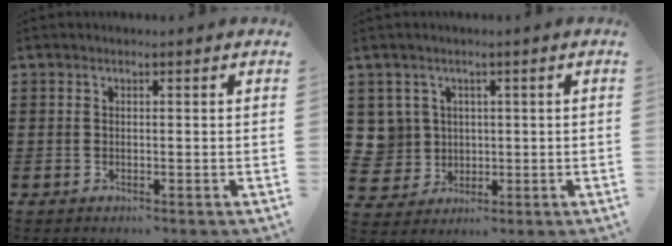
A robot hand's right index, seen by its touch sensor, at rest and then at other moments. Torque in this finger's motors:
{"motor_torque": [1.09, 1.04, 0.03, -0.02]}